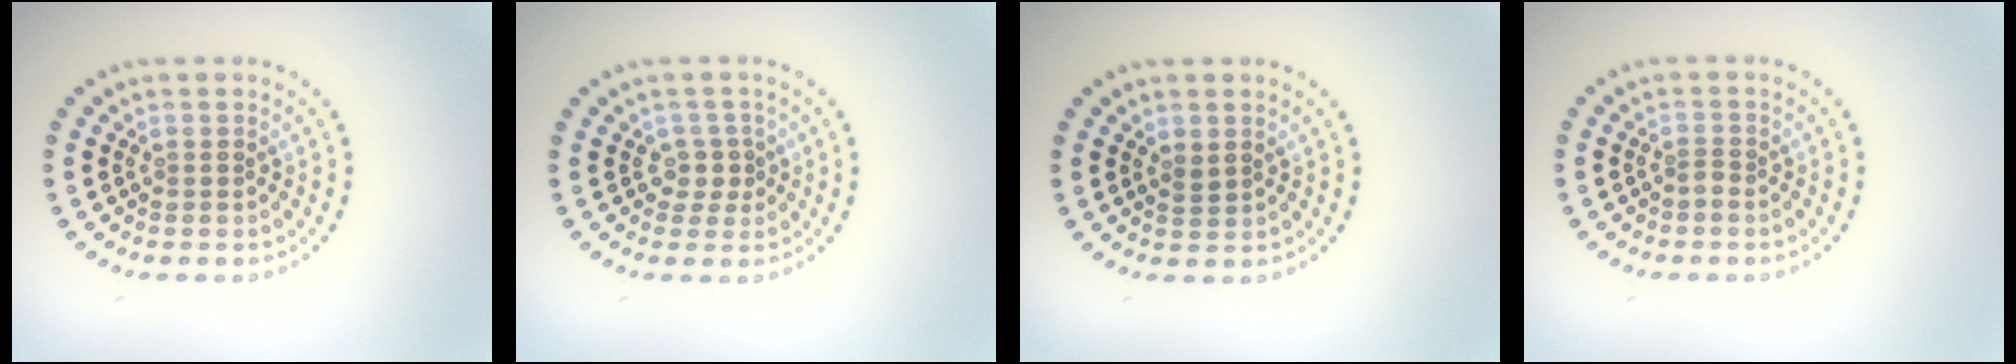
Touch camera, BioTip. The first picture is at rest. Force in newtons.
{"total": 1.7, "press": 1.3, "slide": 1.1}
{"total": 0.8, "press": 0.7, "slide": 0.4}
{"total": 0.9, "press": 0.5, "slide": 0.8}